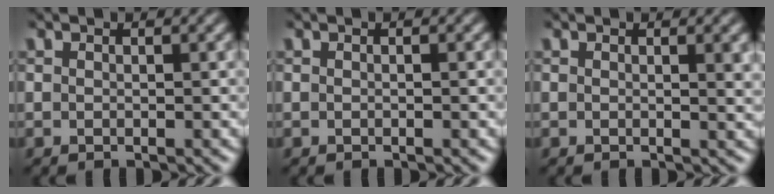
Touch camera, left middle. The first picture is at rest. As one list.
[{"total": 0.0}, {"total": 1.6, "force": [0.5, 0.4, 1.4], "torque": [-0.013, 0.001, 0.006]}]